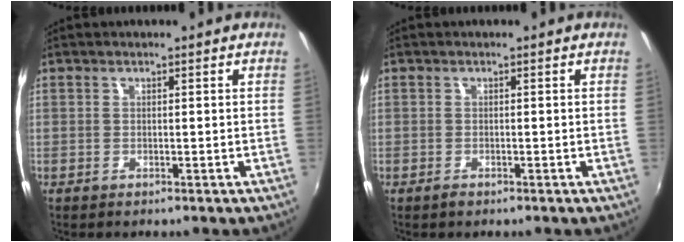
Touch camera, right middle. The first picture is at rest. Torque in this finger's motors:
{"motor_torque": [0.30, -0.25, 0.00, 0.01]}